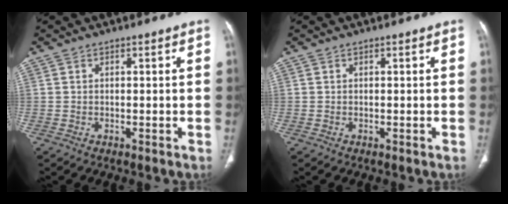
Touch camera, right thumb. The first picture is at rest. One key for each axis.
{"total": 0.0}